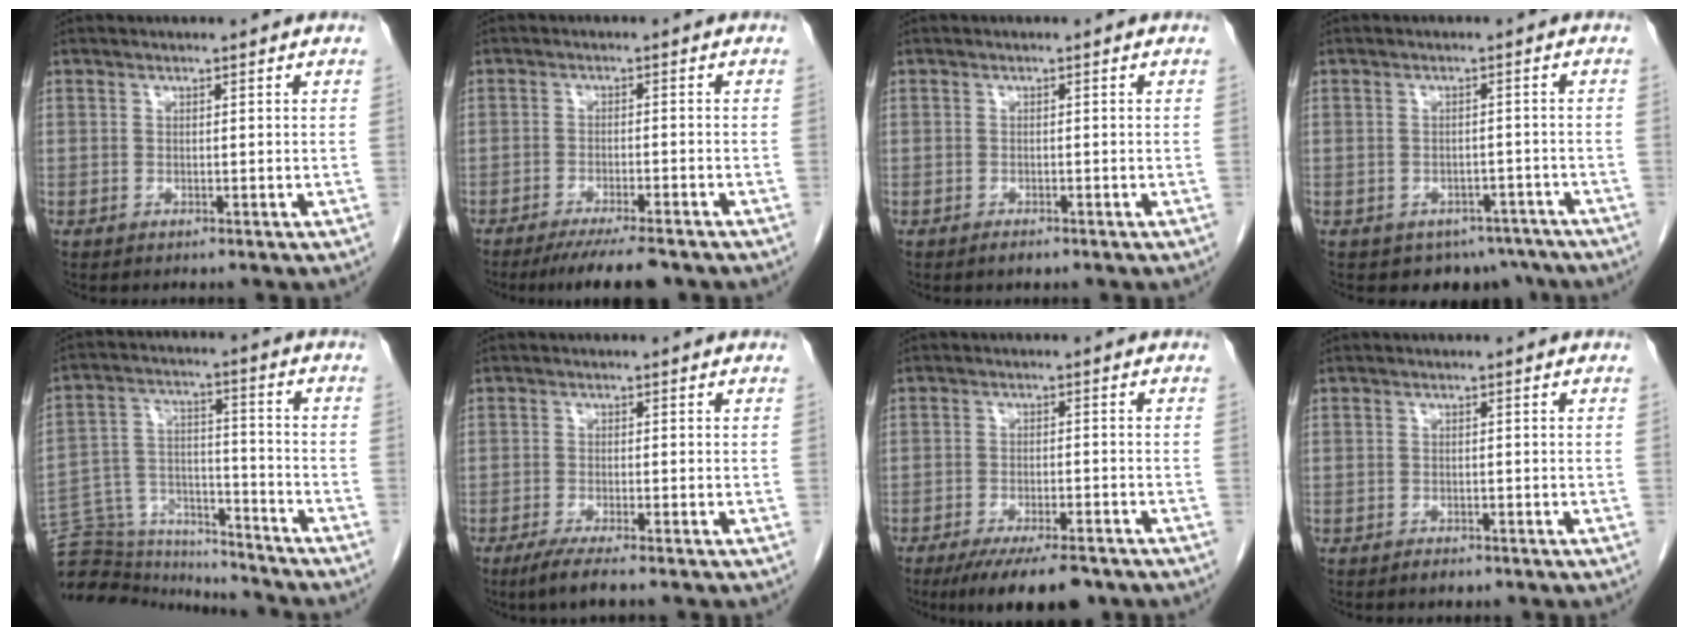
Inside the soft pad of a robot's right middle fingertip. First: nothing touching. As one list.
[{"total": 7.7, "force": [-6.4, 0.6, 4.2], "torque": [-0.059, -0.016, -0.100]}, {"total": 1.0, "force": [-0.8, 0.4, 0.5], "torque": [-0.010, -0.001, -0.009]}, {"total": 6.2, "force": [-4.8, 4.0, 0.6], "torque": [0.011, 0.009, -0.056]}, {"total": 16.5, "force": [-15.9, 3.5, 3.0], "torque": [-0.056, 0.042, -0.248]}, {"total": 3.3, "force": [-2.3, 0.0, 2.3], "torque": [-0.046, -0.010, -0.043]}, {"total": 10.3, "force": [-7.8, 2.4, 6.2], "torque": [-0.091, -0.015, -0.119]}, {"total": 1.2, "force": [-0.9, 0.5, 0.5], "torque": [-0.012, -0.001, -0.010]}]